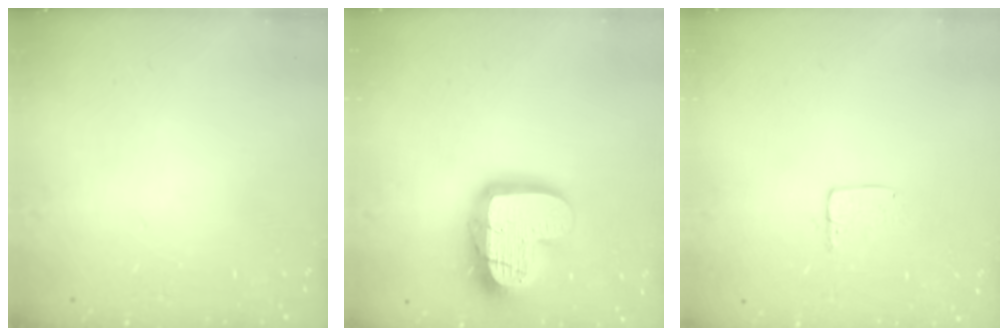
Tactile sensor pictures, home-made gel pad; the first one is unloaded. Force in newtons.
{"total": 16.9, "press": 16.9, "slide": 1.4}
{"total": 5.2, "press": 5.2, "slide": 0.4}